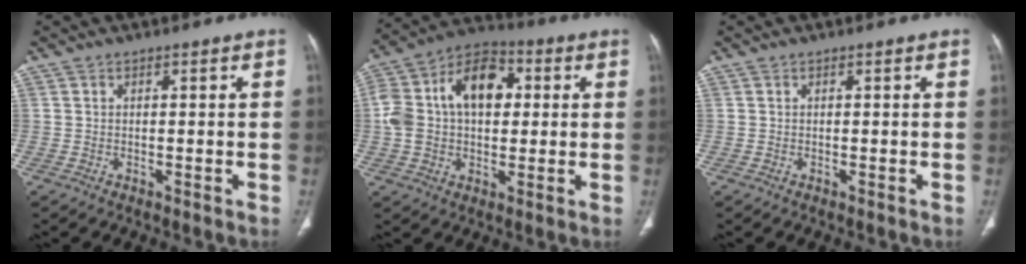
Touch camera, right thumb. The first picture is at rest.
{"total": 17.8, "force": [2.8, 11.6, 13.1], "torque": [-0.221, 0.033, 0.042]}
{"total": 0.0}